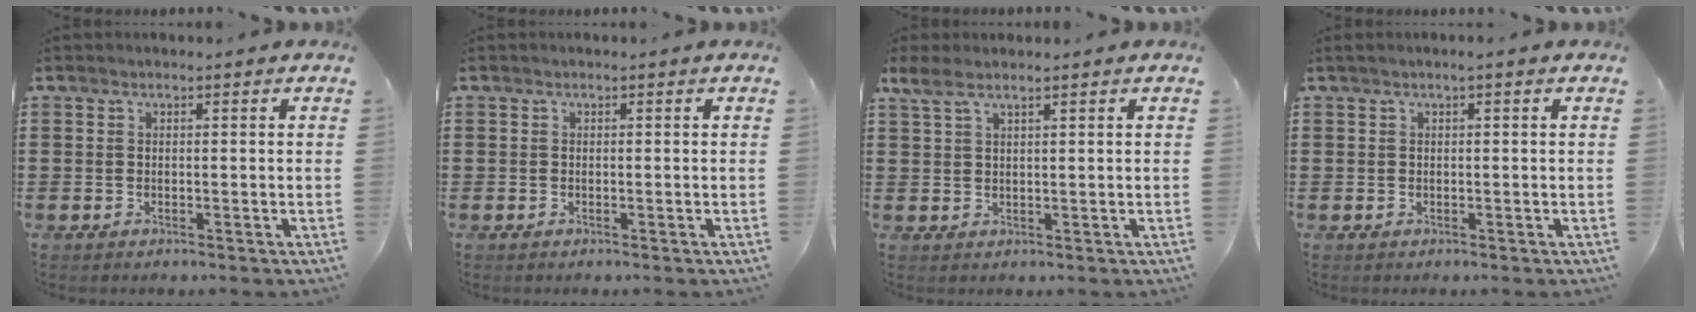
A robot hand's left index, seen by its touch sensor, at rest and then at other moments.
{"total": 0.0}
{"total": 2.7, "force": [1.7, 0.7, 2.0], "torque": [-0.044, 0.002, 0.031]}
{"total": 0.7, "force": [0.0, -0.1, 0.7], "torque": [-0.010, -0.003, 0.000]}